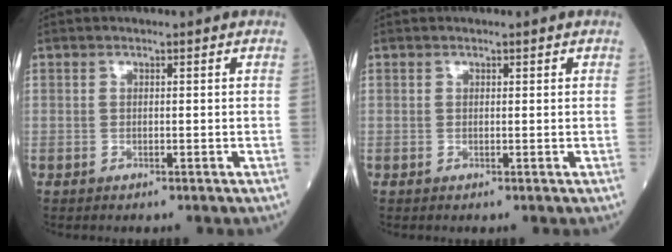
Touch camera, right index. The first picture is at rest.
{"total": 0.0}